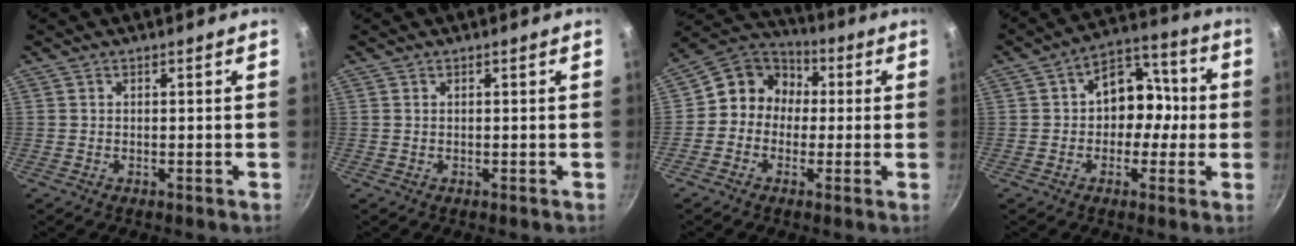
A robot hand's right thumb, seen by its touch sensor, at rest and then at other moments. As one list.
[{"total": 0.0}, {"total": 9.8, "force": [0.3, 8.8, 4.3], "torque": [-0.031, 0.026, -0.022]}, {"total": 11.2, "force": [-0.3, 8.7, 7.0], "torque": [-0.031, 0.036, -0.020]}]